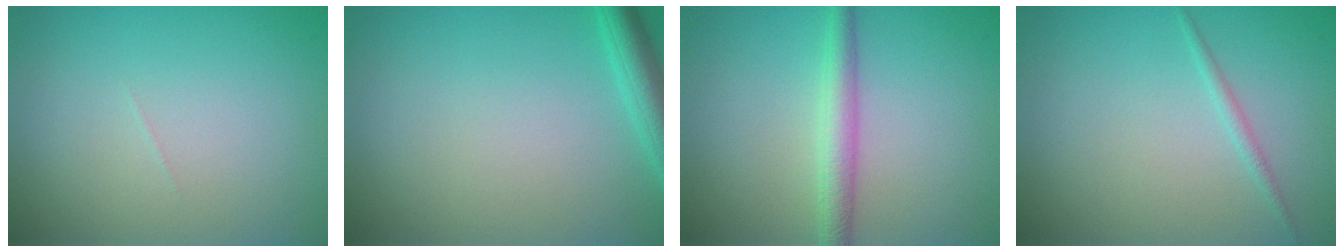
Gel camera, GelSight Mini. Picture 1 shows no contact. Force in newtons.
{"total": 3.0, "press": 2.9, "slide": 0.2}
{"total": 2.7, "press": 2.7, "slide": 0.1}
{"total": 0.9, "press": 0.9, "slide": 0.0}